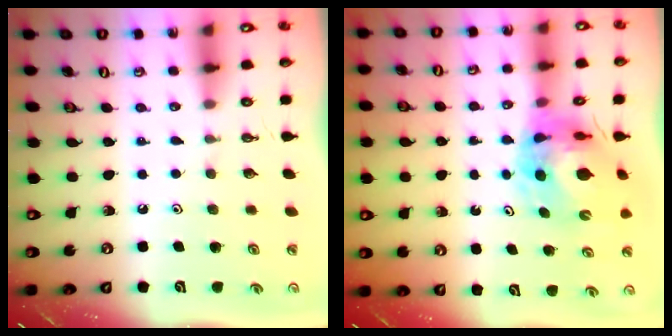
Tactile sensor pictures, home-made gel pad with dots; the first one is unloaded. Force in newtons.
{"total": 10.4, "press": 10.4, "slide": 1.0}